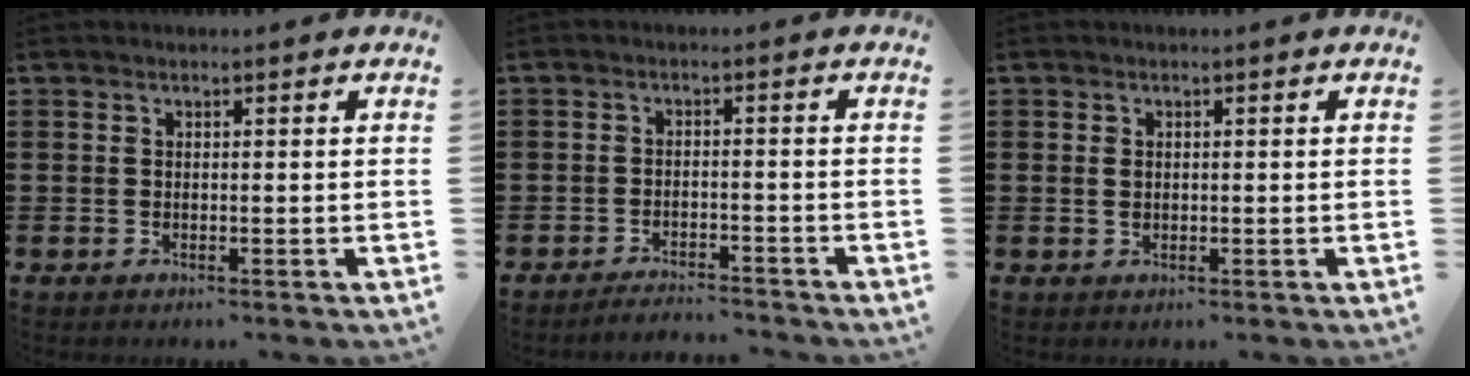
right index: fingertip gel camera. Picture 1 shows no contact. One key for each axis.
{"total": 2.6, "fx": -2.6, "fy": 0.1, "fz": 0.1, "tx": -0.007, "ty": 0.001, "tz": -0.054}
{"total": 1.1, "fx": 0.1, "fy": 0.7, "fz": 0.8, "tx": -0.019, "ty": 0.004, "tz": 0.002}